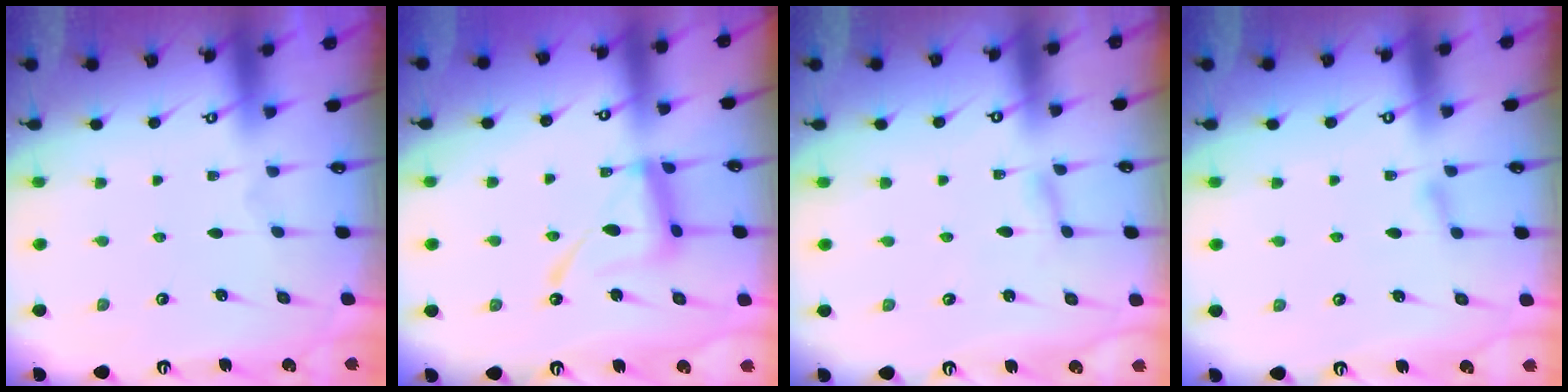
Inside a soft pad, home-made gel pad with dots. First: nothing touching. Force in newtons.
{"total": 13.8, "press": 13.7, "slide": 1.2}
{"total": 2.3, "press": 2.3, "slide": 0.3}
{"total": 4.5, "press": 4.5, "slide": 0.5}